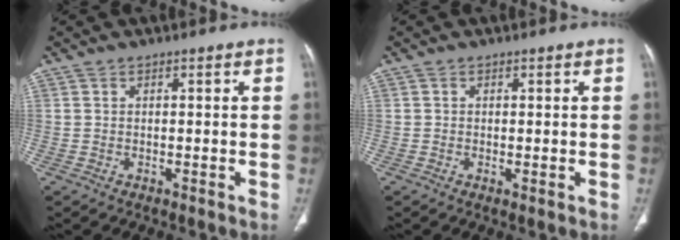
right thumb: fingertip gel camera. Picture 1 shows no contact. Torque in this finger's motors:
{"motor_torque": [-0.33, -0.02, -0.23, -0.06, -0.02]}